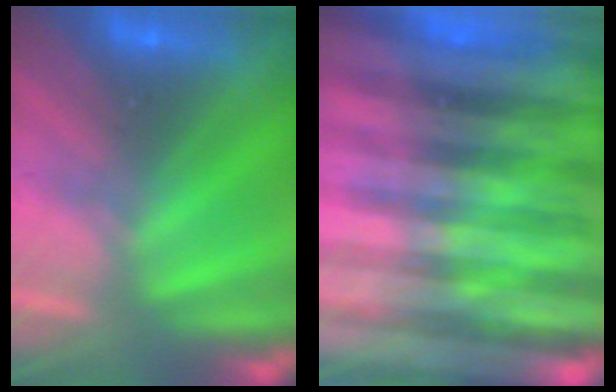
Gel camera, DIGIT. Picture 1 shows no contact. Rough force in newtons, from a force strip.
{"total": 8.7}